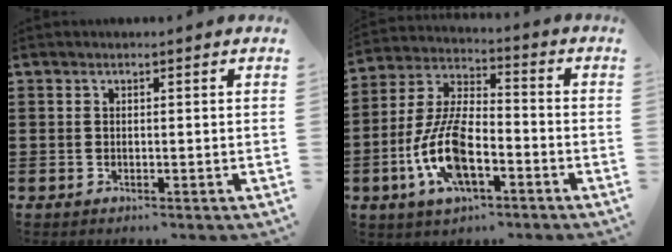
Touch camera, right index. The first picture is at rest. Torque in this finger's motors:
{"motor_torque": [2.14, 0.00, 1.05, 0.21]}